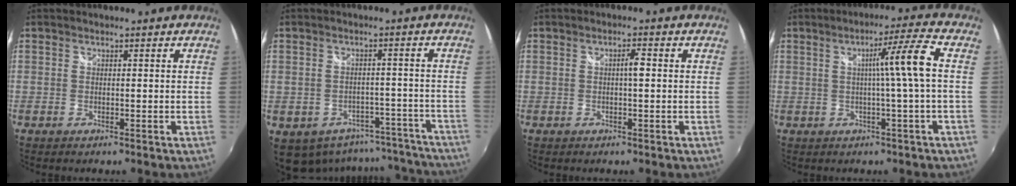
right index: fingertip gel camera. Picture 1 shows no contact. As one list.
[{"total": 15.4, "force": [-12.6, 7.8, 4.1], "torque": [-0.079, 0.029, -0.129]}, {"total": 1.9, "force": [0.0, 0.4, 1.8], "torque": [-0.030, 0.004, -0.001]}, {"total": 7.4, "force": [0.2, -1.8, 7.2], "torque": [-0.107, 0.011, 0.007]}]